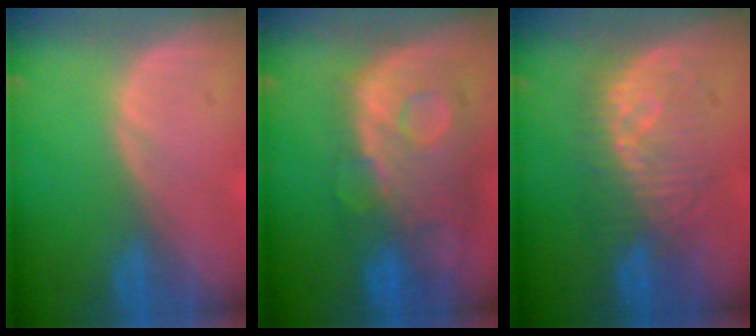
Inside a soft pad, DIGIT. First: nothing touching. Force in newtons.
{"total": 11.6, "press": 9.8, "slide": 6.1}
{"total": 7.9, "press": 7.9, "slide": 0.5}